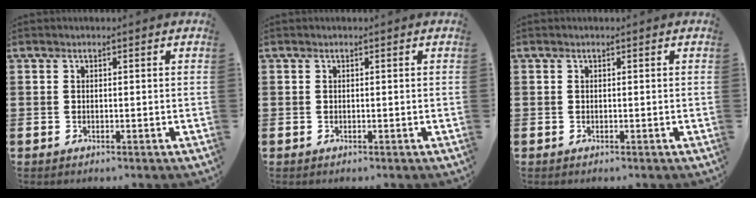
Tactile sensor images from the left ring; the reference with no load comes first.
{"total": 0.0}
{"total": 0.0}